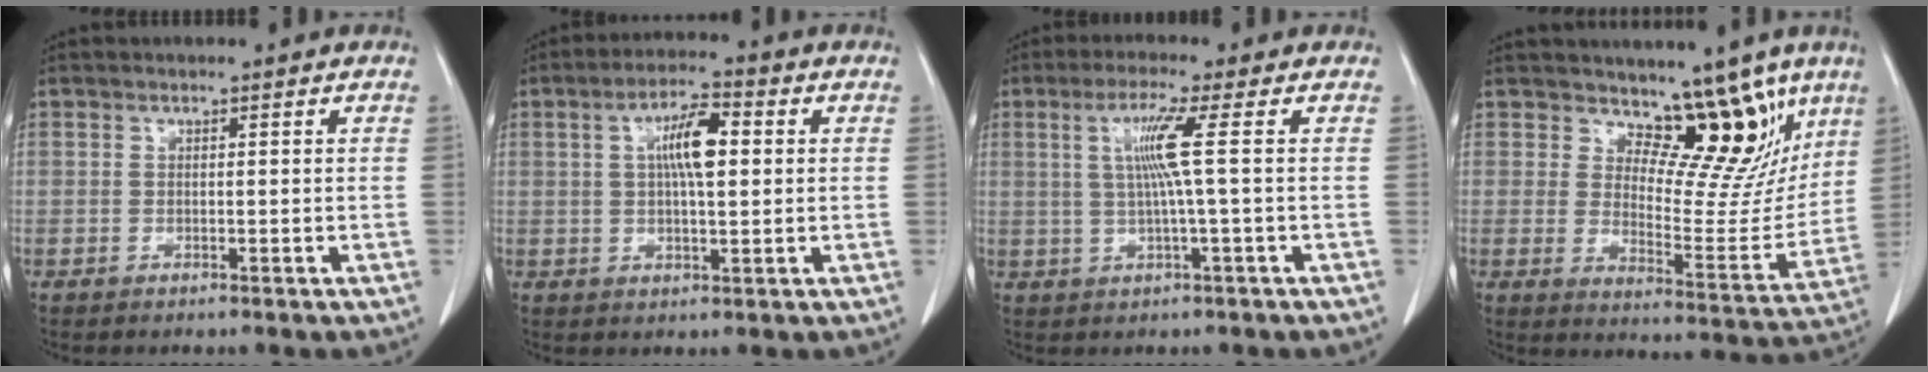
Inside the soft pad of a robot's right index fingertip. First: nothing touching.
{"total": 7.2, "force": [1.4, 1.8, 6.8], "torque": [-0.124, 0.012, 0.023]}
{"total": 5.7, "force": [1.0, -1.3, 5.5], "torque": [-0.109, 0.005, 0.023]}
{"total": 11.5, "force": [8.5, 5.1, 5.9], "torque": [-0.053, -0.021, 0.123]}